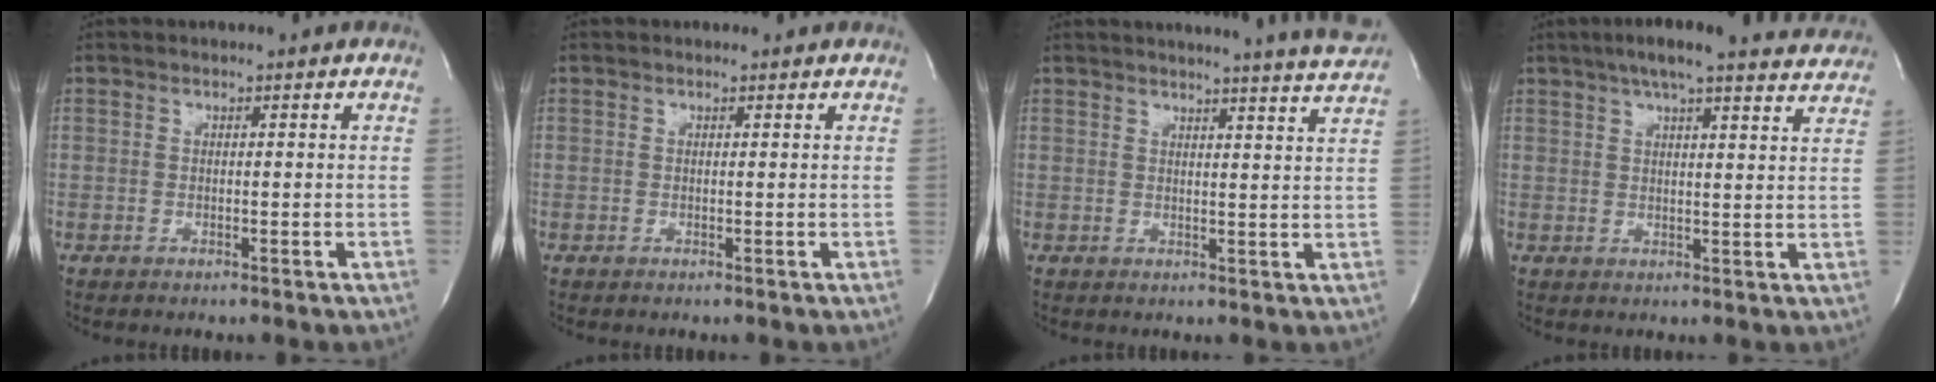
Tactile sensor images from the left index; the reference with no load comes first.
{"total": 0.0}
{"total": 12.3, "force": [11.6, -1.5, 3.8], "torque": [-0.061, -0.054, 0.124]}
{"total": 17.8, "force": [15.6, 2.3, 8.2], "torque": [-0.118, 0.022, 0.190]}